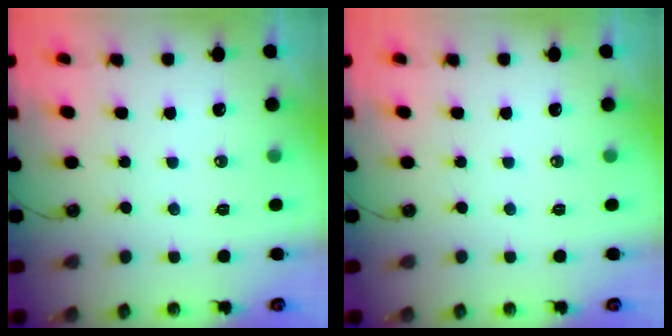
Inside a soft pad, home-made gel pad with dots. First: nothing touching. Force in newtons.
{"total": 0.0}